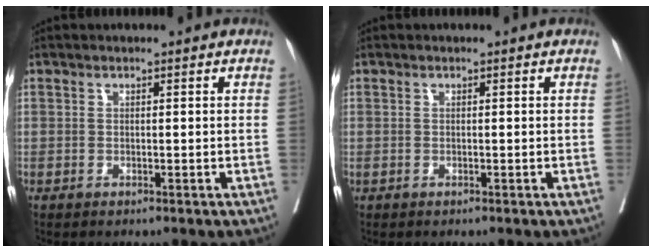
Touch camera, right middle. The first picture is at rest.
{"total": 0.0}